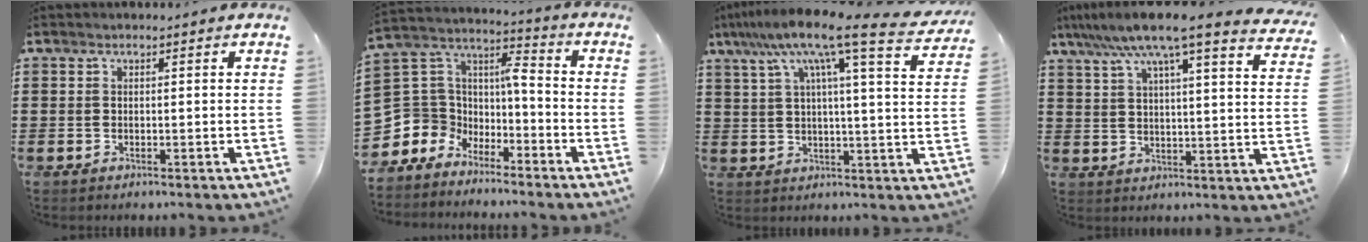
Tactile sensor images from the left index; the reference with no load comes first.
{"total": 6.0, "force": [-3.6, 4.8, 0.6], "torque": [-0.069, -0.024, -0.080]}
{"total": 11.5, "force": [8.4, 0.0, 7.8], "torque": [-0.167, -0.040, 0.130]}
{"total": 9.5, "force": [7.6, 0.1, 5.7], "torque": [-0.138, -0.028, 0.127]}